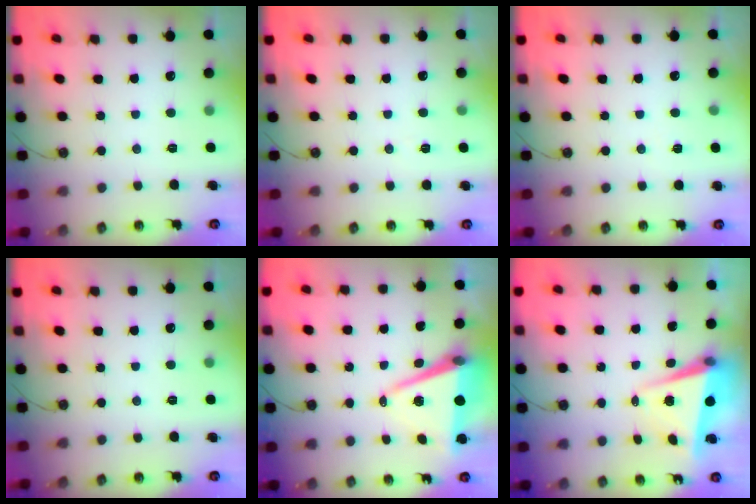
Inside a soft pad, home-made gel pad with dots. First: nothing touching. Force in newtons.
{"total": 2.9, "press": 2.2, "slide": 1.9}
{"total": 5.4, "press": 3.6, "slide": 4.0}
{"total": 0.0}
{"total": 10.2, "press": 9.4, "slide": 4.1}
{"total": 5.5, "press": 5.5, "slide": 0.7}